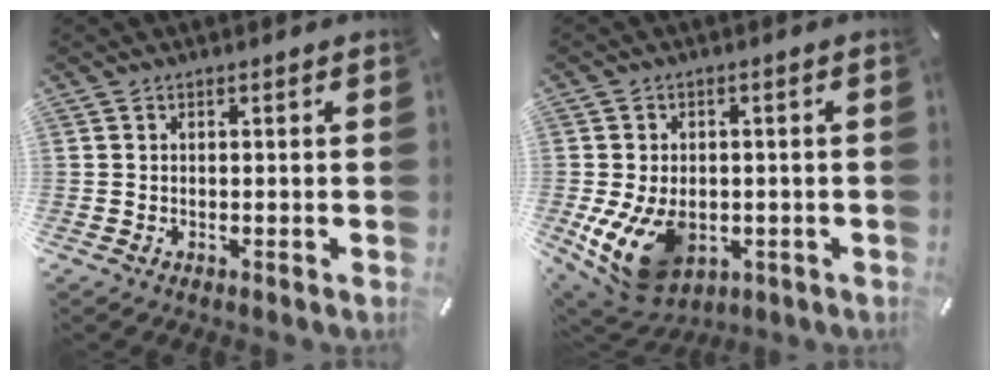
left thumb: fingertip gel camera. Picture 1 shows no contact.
{"total": 13.0, "force": [-3.2, 9.3, 8.5], "torque": [-0.159, 0.005, -0.050]}